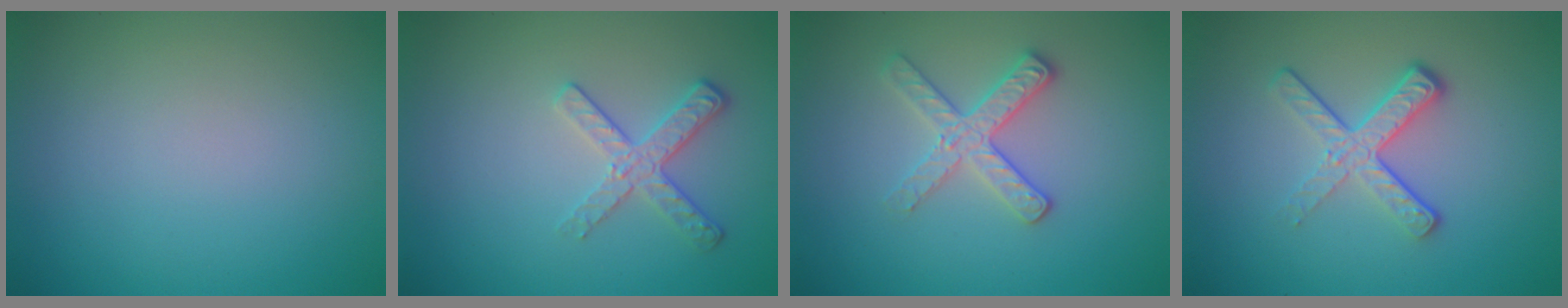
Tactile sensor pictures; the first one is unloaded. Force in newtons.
{"total": 2.6, "press": 2.4, "slide": 1.2}
{"total": 2.7, "press": 2.6, "slide": 0.9}
{"total": 4.0, "press": 2.6, "slide": 3.1}